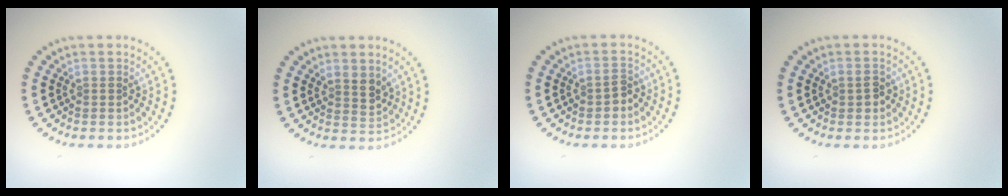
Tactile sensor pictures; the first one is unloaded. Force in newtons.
{"total": 2.2, "press": 1.8, "slide": 1.2}
{"total": 1.3, "press": 1.3, "slide": 0.3}
{"total": 1.5, "press": 1.5, "slide": 0.1}